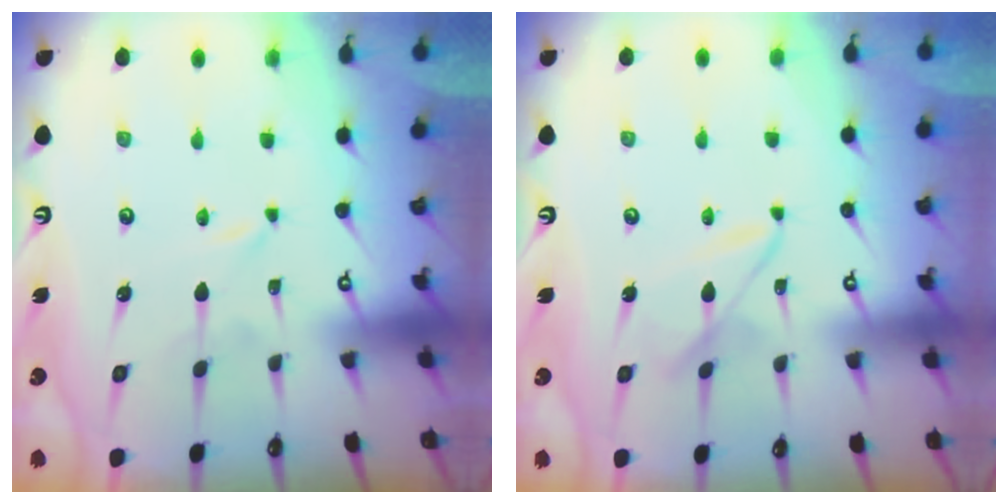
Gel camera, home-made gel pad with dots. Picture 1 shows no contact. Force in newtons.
{"total": 6.6, "press": 6.5, "slide": 0.5}